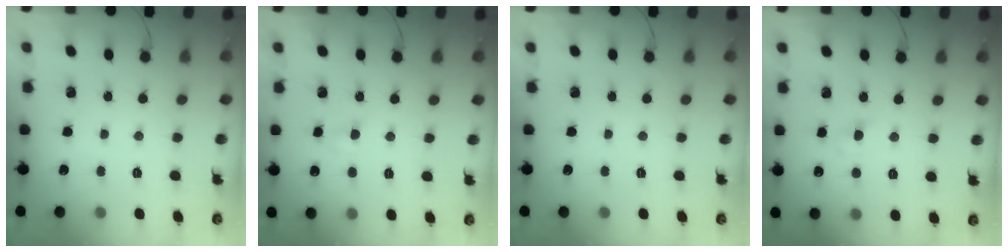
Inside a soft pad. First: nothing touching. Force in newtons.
{"total": 2.8, "press": 2.6, "slide": 1.0}
{"total": 0.0}
{"total": 2.4, "press": 2.1, "slide": 1.0}